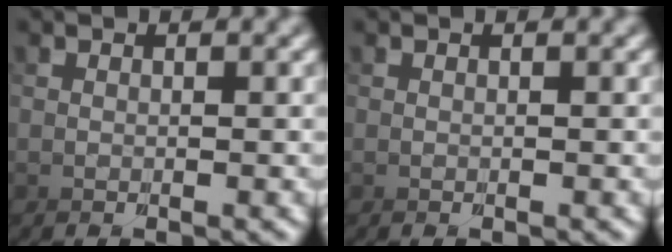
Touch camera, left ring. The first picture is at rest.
{"total": 0.0}